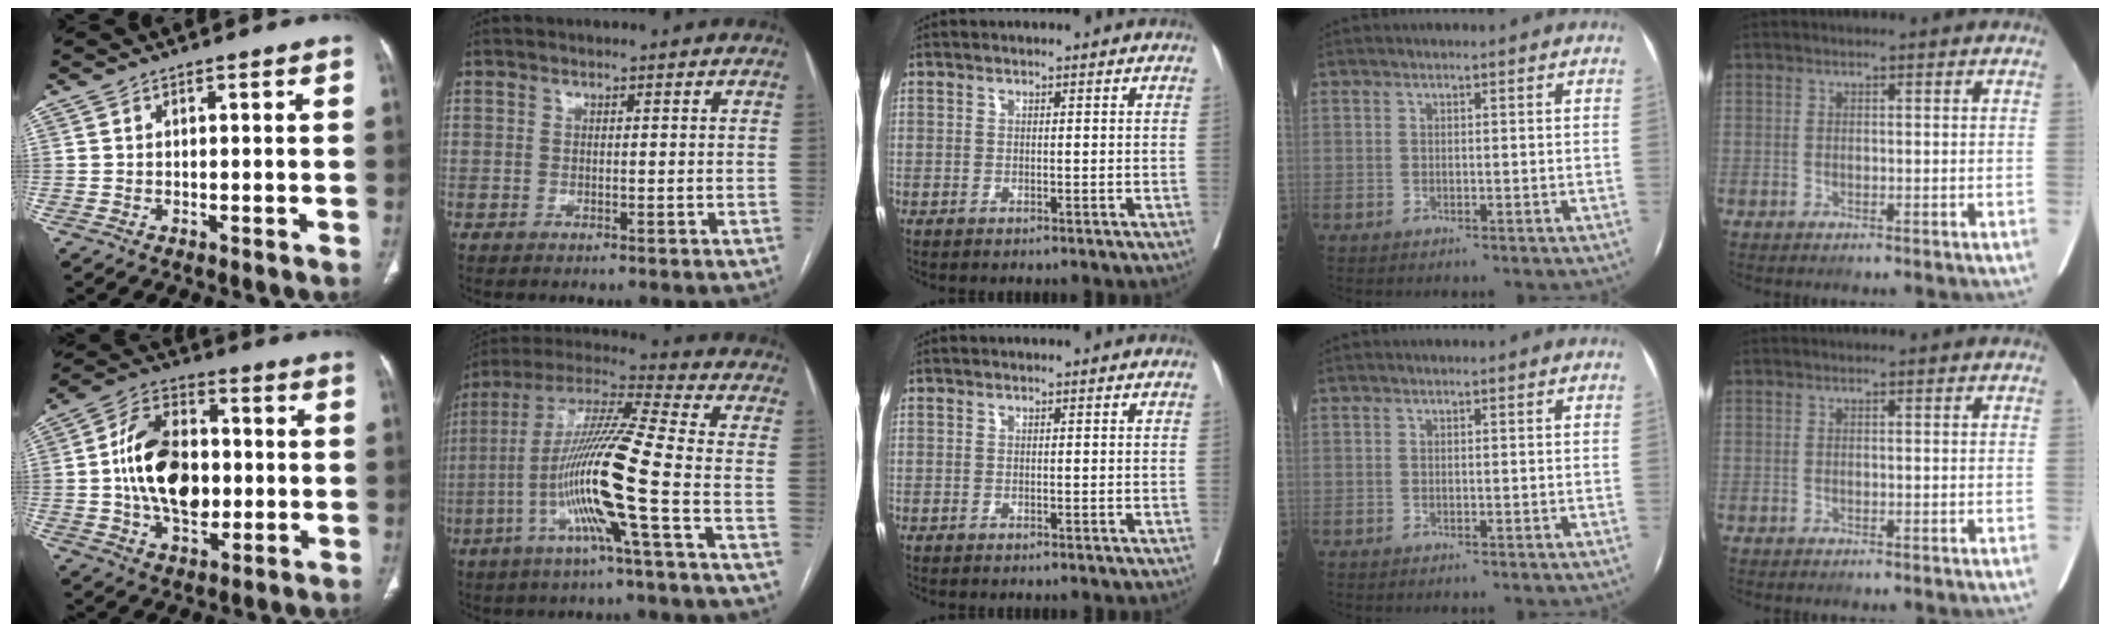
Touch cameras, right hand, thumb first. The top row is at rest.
{"thumb": {"total": 17.4, "force": [-0.4, 11.5, 13.1], "torque": [-0.204, 0.022, -0.006]}, "index": {"total": 15.3, "force": [-4.6, -1.2, 14.6], "torque": [-0.287, 0.000, -0.097]}}